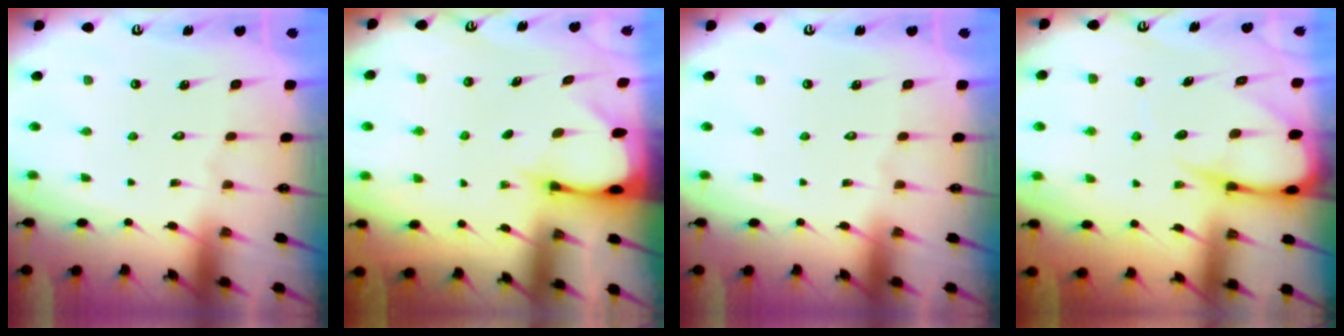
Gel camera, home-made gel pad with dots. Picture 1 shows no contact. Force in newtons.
{"total": 2.7, "press": 2.6, "slide": 0.4}
{"total": 0.0}
{"total": 8.2, "press": 8.2, "slide": 0.8}